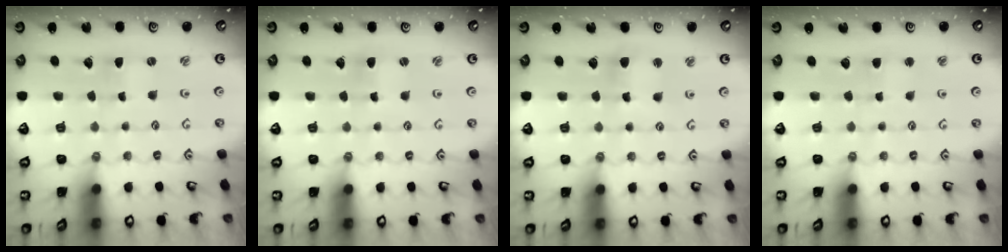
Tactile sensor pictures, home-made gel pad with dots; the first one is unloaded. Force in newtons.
{"total": 1.5, "press": 1.4, "slide": 0.3}
{"total": 4.7, "press": 4.7, "slide": 0.6}
{"total": 1.9, "press": 1.9, "slide": 0.3}